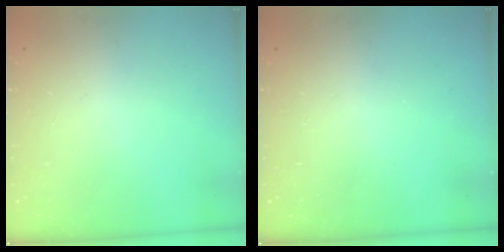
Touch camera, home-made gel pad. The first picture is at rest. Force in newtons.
{"total": 0.0}